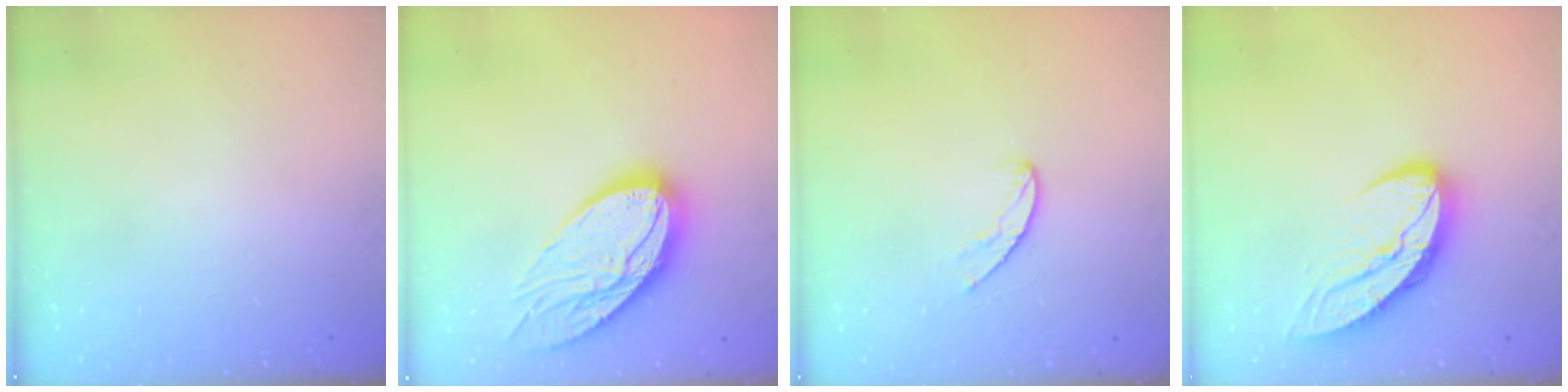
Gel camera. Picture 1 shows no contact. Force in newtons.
{"total": 18.6, "press": 18.5, "slide": 1.2}
{"total": 5.5, "press": 5.5, "slide": 0.5}
{"total": 9.8, "press": 9.7, "slide": 1.1}